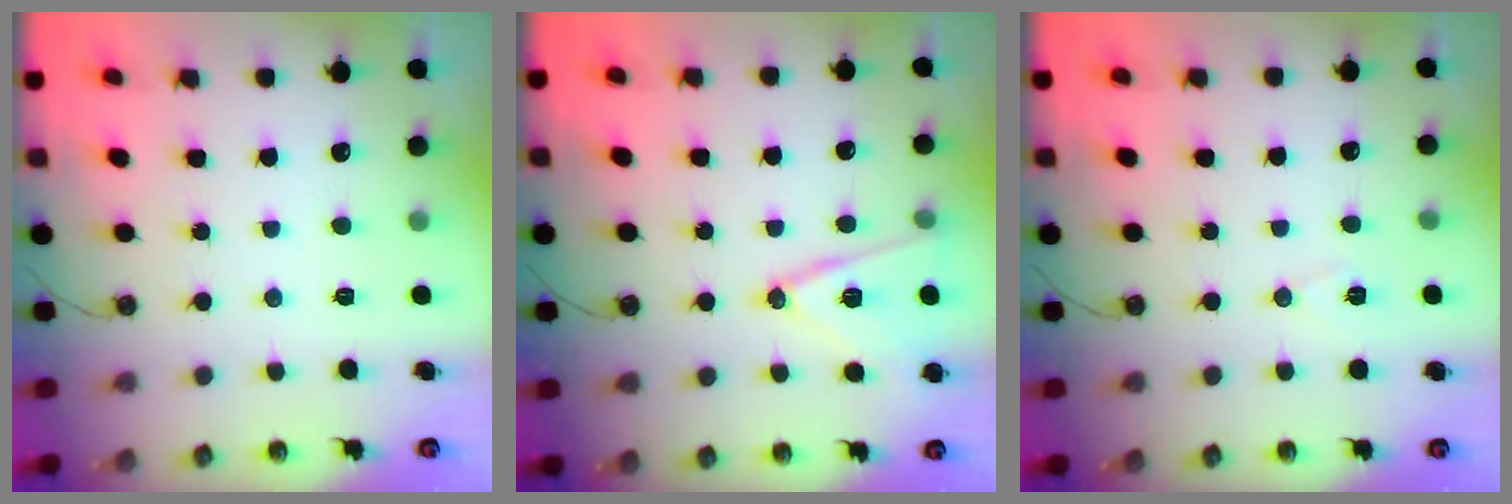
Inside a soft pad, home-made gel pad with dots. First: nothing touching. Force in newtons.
{"total": 13.0, "press": 12.4, "slide": 3.8}
{"total": 5.6, "press": 3.5, "slide": 4.4}